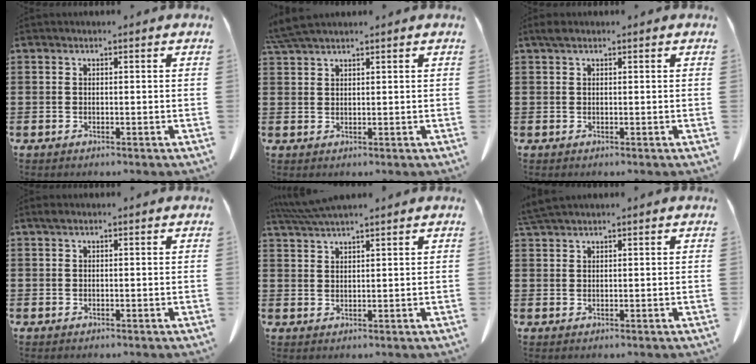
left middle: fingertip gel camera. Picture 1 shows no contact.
{"total": 3.4, "force": [3.0, 0.2, 1.6], "torque": [-0.040, -0.001, 0.058]}
{"total": 0.9, "force": [0.5, 0.4, 0.7], "torque": [-0.016, 0.002, 0.009]}
{"total": 0.6, "force": [0.3, 0.3, 0.4], "torque": [-0.010, 0.002, 0.006]}
{"total": 3.7, "force": [3.3, 0.2, 1.7], "torque": [-0.043, -0.004, 0.063]}
{"total": 2.2, "force": [2.0, 0.1, 1.0], "torque": [-0.024, 0.001, 0.040]}